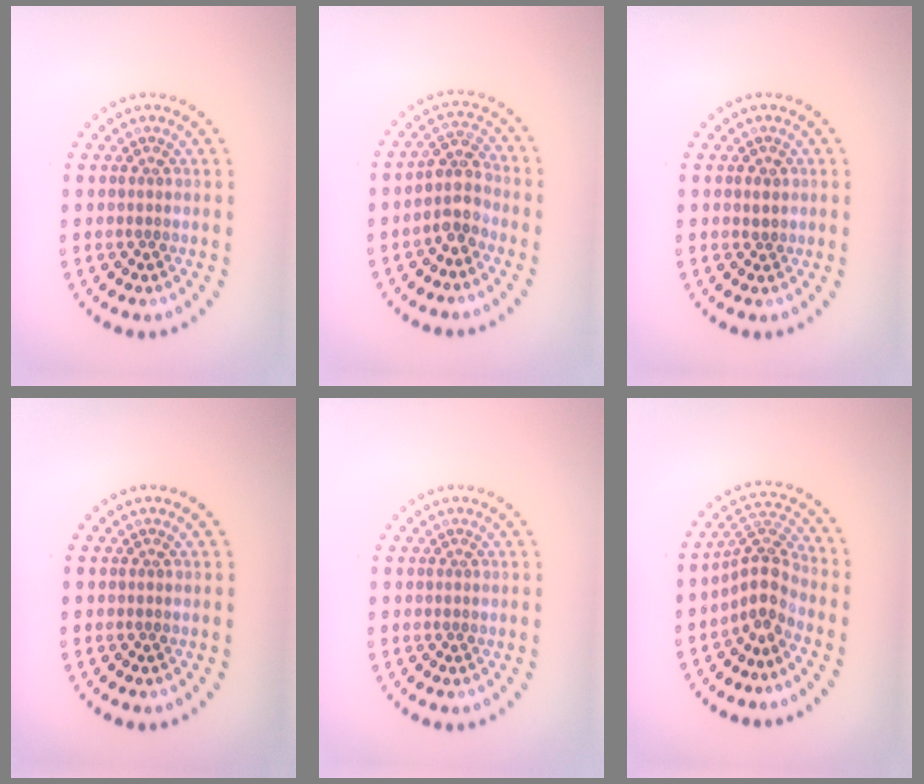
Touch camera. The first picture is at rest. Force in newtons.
{"total": 3.1, "press": 2.5, "slide": 1.9}
{"total": 0.7, "press": 0.6, "slide": 0.4}
{"total": 0.0}
{"total": 0.0}
{"total": 3.5, "press": 2.7, "slide": 2.1}